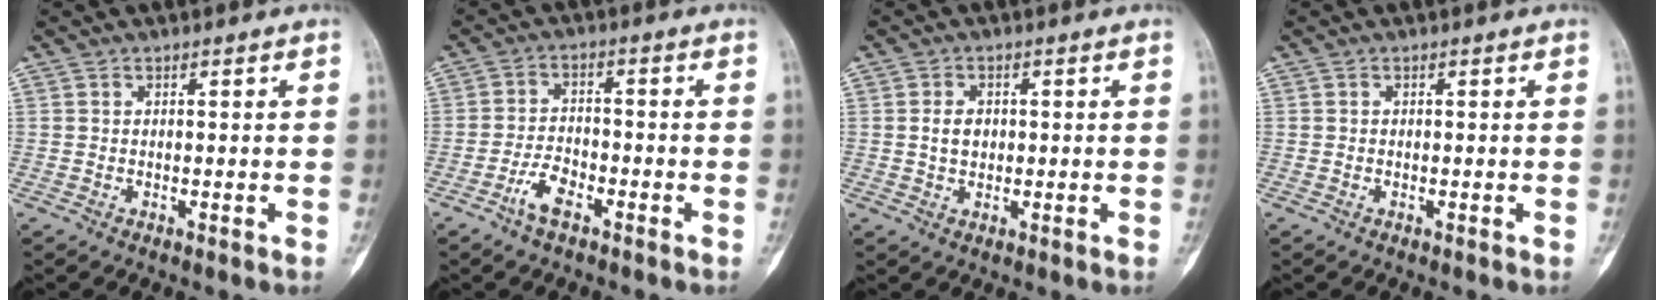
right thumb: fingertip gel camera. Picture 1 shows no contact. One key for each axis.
{"total": 5.1, "fx": -3.2, "fy": 2.3, "fz": 3.3, "tx": -0.060, "ty": 0.021, "tz": -0.061}
{"total": 3.1, "fx": 0.2, "fy": 2.3, "fz": 2.1, "tx": -0.032, "ty": 0.005, "tz": 0.005}
{"total": 0.0}